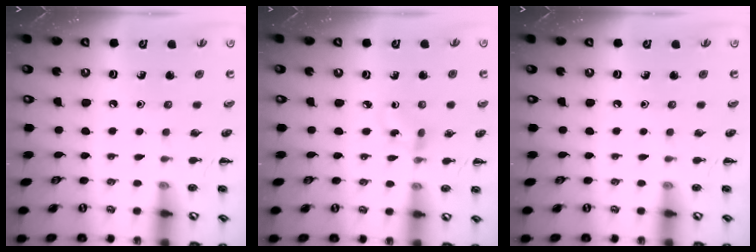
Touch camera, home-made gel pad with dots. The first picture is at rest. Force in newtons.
{"total": 1.9, "press": 1.7, "slide": 0.7}
{"total": 0.0}